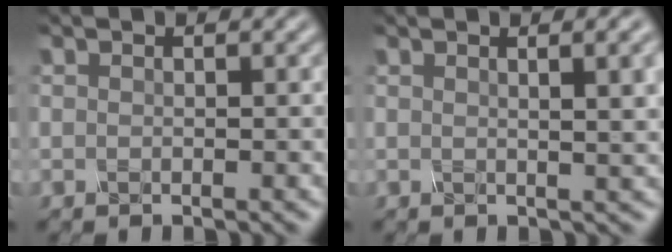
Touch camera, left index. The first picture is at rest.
{"total": 6.3, "force": [2.0, 2.5, 5.4], "torque": [-0.032, 0.024, 0.006]}